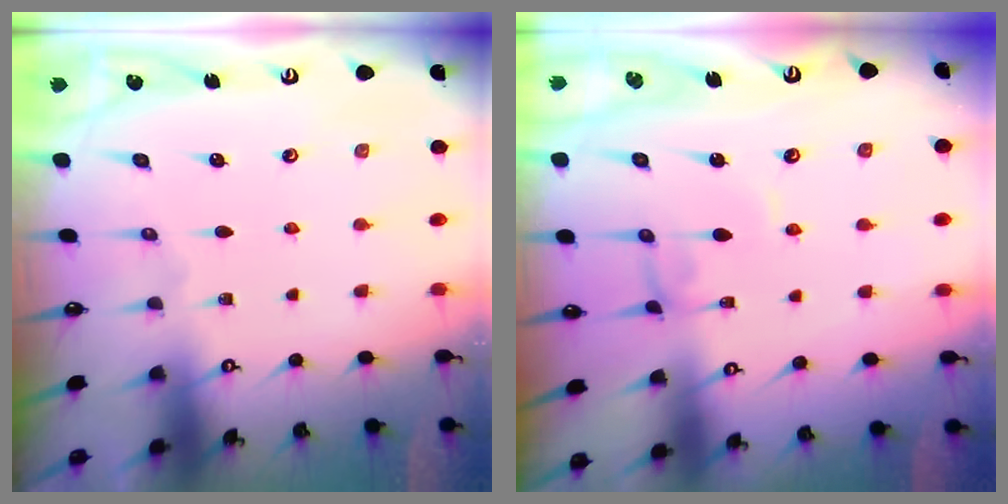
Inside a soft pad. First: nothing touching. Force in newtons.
{"total": 1.5, "press": 1.4, "slide": 0.1}